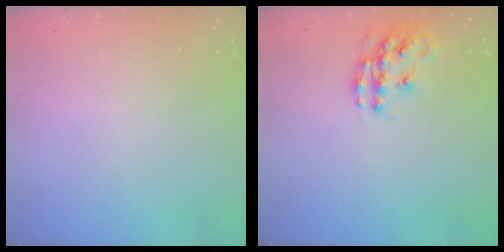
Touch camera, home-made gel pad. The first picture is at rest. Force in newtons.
{"total": 12.2, "press": 12.1, "slide": 0.6}